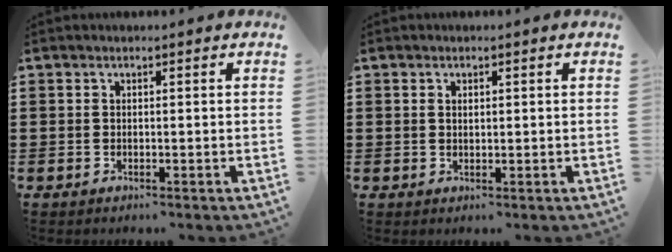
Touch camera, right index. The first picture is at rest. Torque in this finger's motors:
{"motor_torque": [-0.76, 1.38, -0.02, 0.00]}